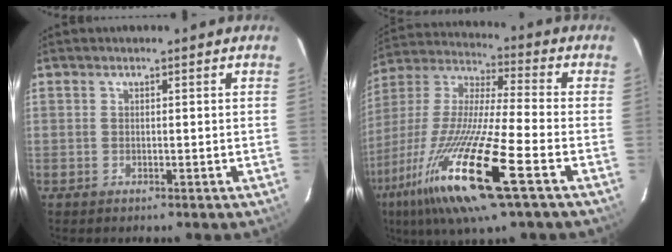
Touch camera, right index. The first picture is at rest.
{"total": 22.6, "force": [-10.8, 2.2, 19.7], "torque": [-0.397, -0.049, -0.212]}